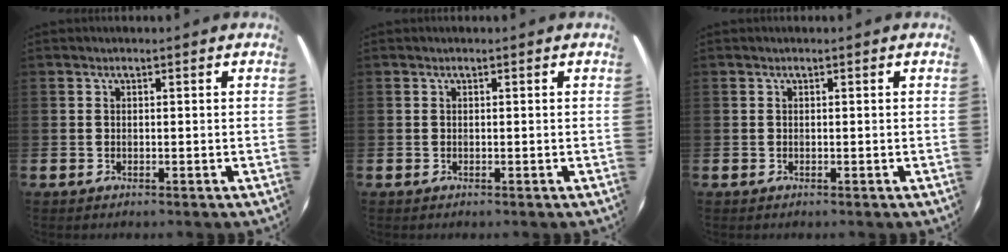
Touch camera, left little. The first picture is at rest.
{"total": 0.0}
{"total": 0.0}